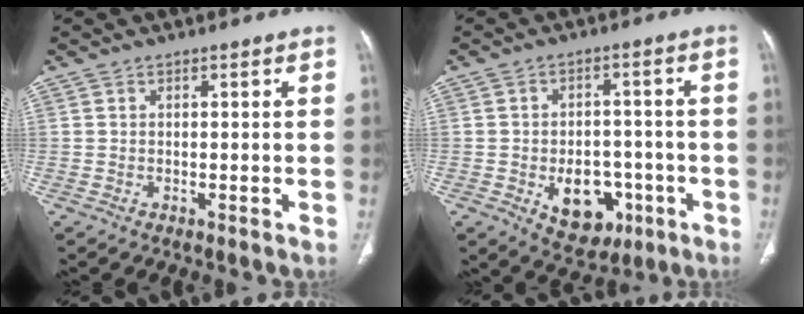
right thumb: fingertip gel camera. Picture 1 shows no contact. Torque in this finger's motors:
{"motor_torque": [1.14, 0.91, 0.65, -0.57, 0.09]}